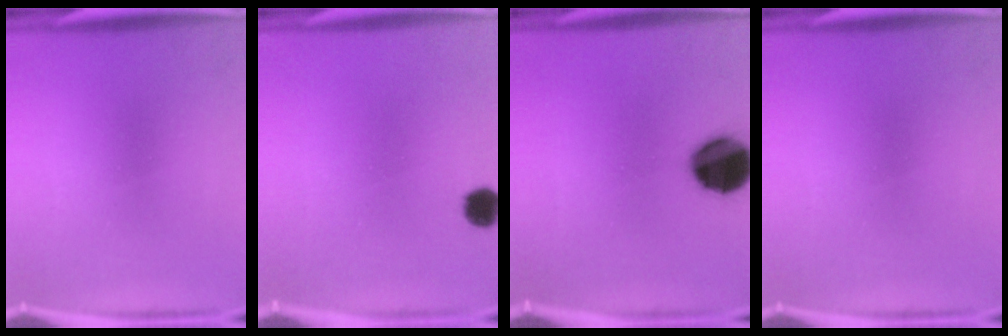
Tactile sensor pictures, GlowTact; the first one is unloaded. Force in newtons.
{"total": 3.8}
{"total": 16.1}
{"total": 0.0}